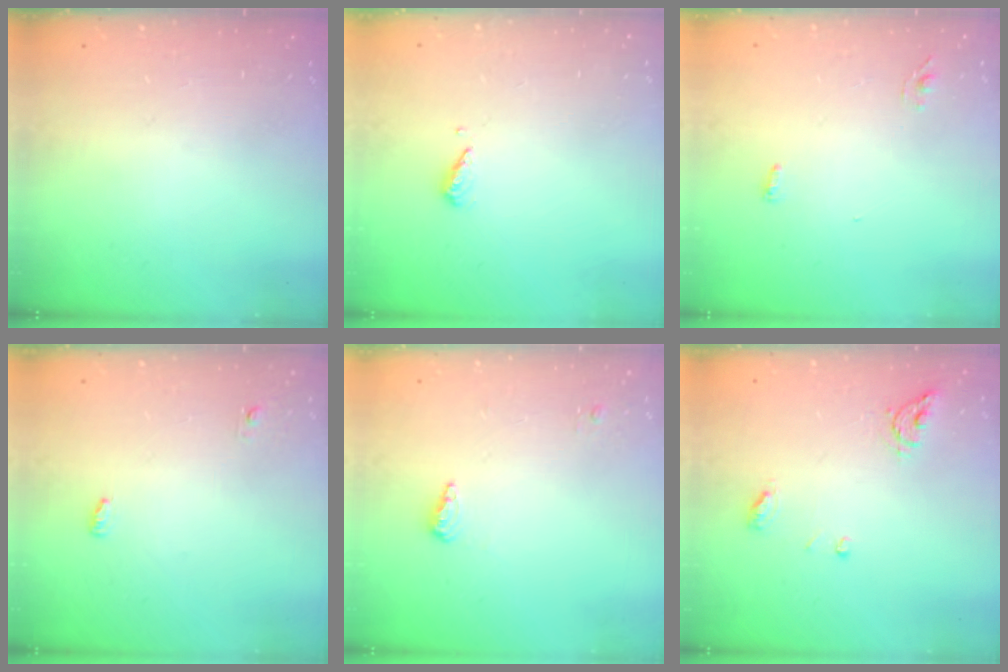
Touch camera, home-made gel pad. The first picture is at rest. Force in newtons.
{"total": 4.4, "press": 4.4, "slide": 0.5}
{"total": 3.6, "press": 3.2, "slide": 1.6}
{"total": 3.5, "press": 3.4, "slide": 1.0}
{"total": 5.0, "press": 4.9, "slide": 1.1}
{"total": 6.2, "press": 6.2, "slide": 0.5}